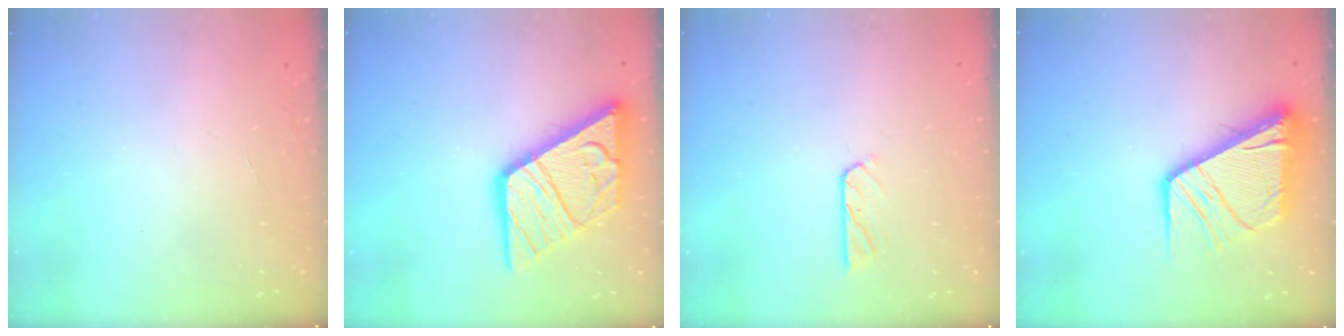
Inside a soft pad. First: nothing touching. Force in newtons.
{"total": 20.2, "press": 20.1, "slide": 2.2}
{"total": 4.6, "press": 4.6, "slide": 0.6}
{"total": 15.9, "press": 15.7, "slide": 1.8}